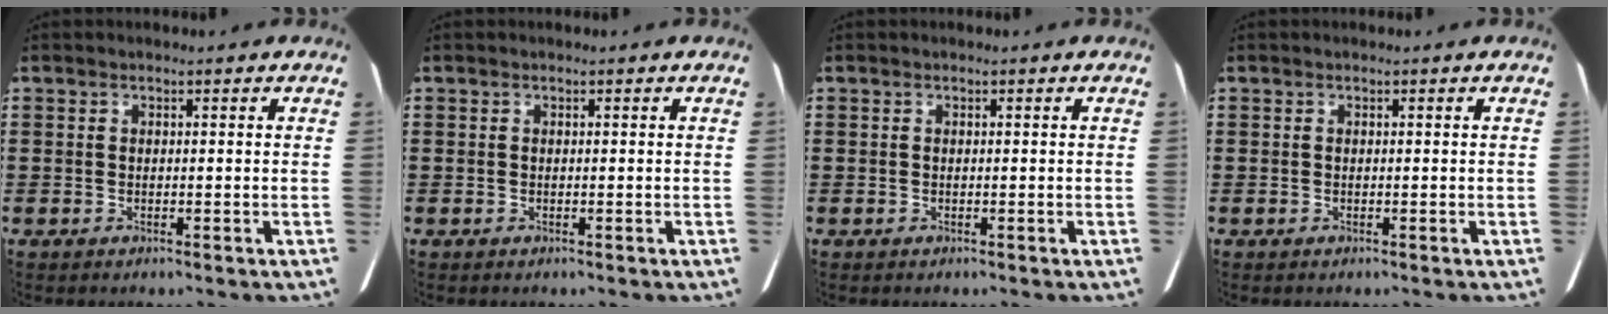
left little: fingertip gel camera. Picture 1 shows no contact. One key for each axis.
{"total": 0.0}
{"total": 0.0}
{"total": 0.0}